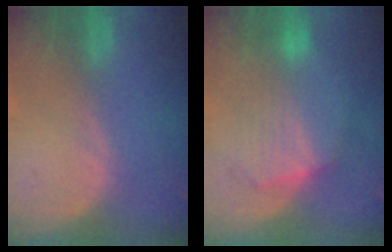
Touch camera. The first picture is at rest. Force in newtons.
{"total": 7.9, "press": 7.9, "slide": 0.2}